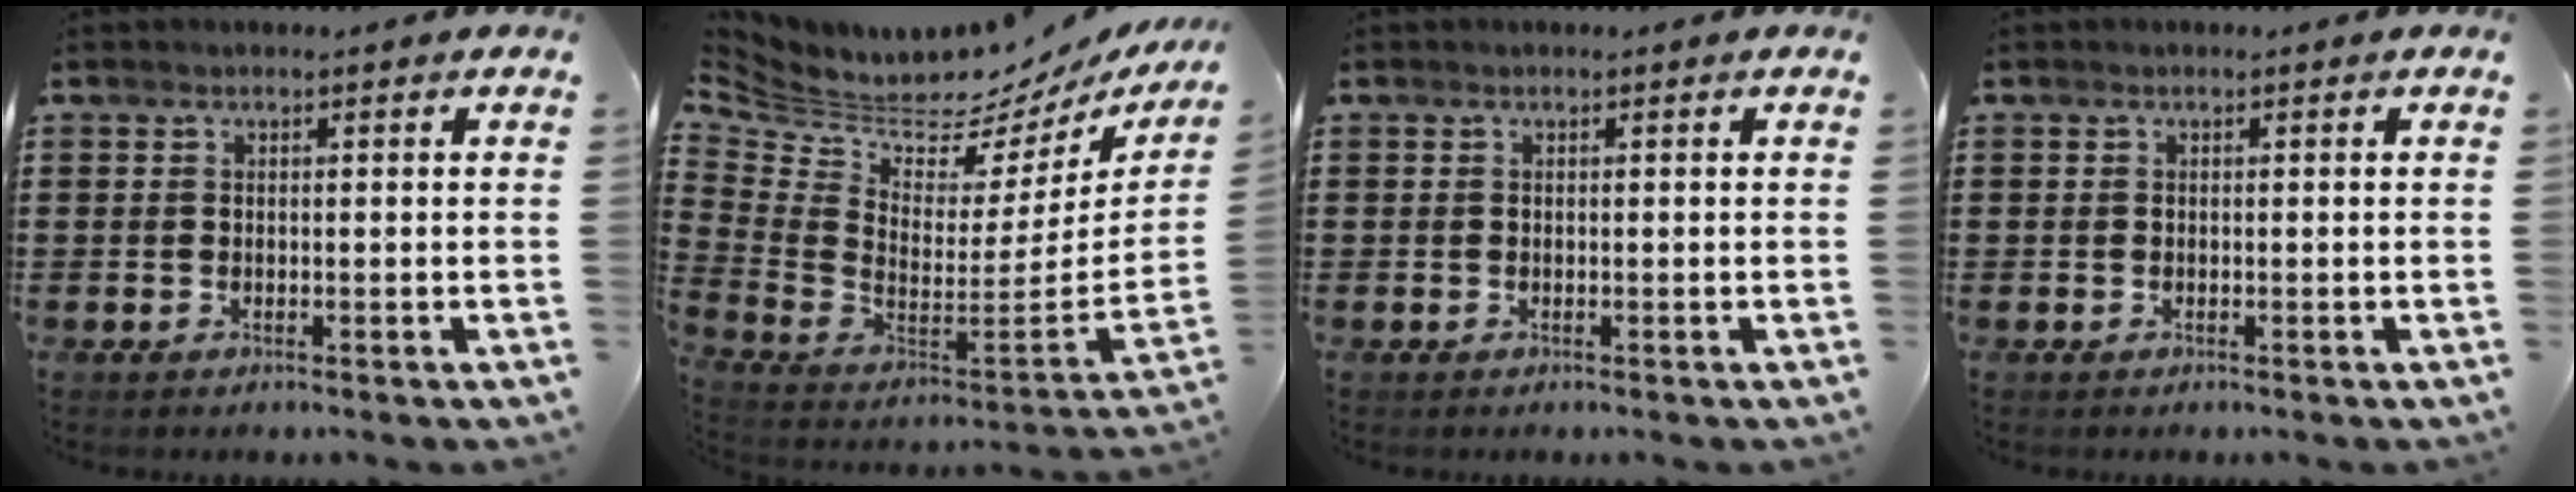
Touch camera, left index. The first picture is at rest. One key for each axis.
{"total": 3.6, "fx": 3.4, "fy": 1.1, "fz": 0.1, "tx": -0.038, "ty": -0.056, "tz": 0.052}
{"total": 0.0}
{"total": 0.0}